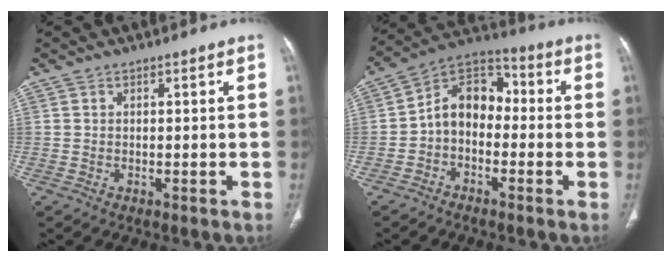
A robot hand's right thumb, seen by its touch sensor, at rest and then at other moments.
{"total": 10.1, "force": [-1.6, 7.4, 6.8], "torque": [-0.085, 0.044, -0.046]}